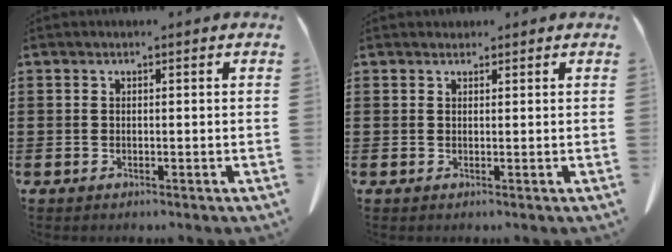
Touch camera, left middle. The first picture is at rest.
{"total": 1.1, "force": [1.0, 0.2, -0.1], "torque": [0.008, -0.001, 0.020]}